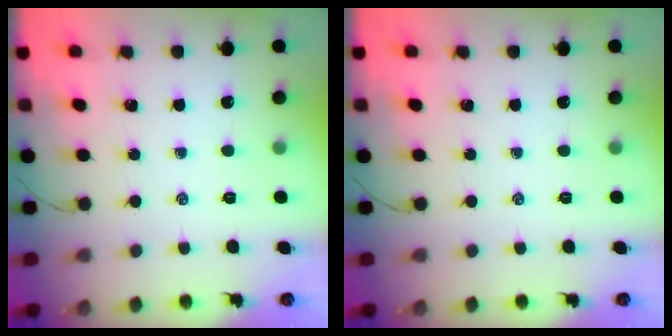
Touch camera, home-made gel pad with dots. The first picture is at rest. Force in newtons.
{"total": 0.0}